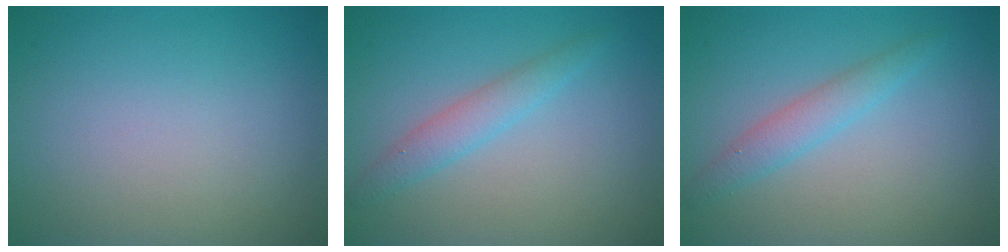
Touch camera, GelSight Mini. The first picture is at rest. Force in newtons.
{"total": 2.2, "press": 2.2, "slide": 0.1}
{"total": 2.2, "press": 2.2, "slide": 0.1}